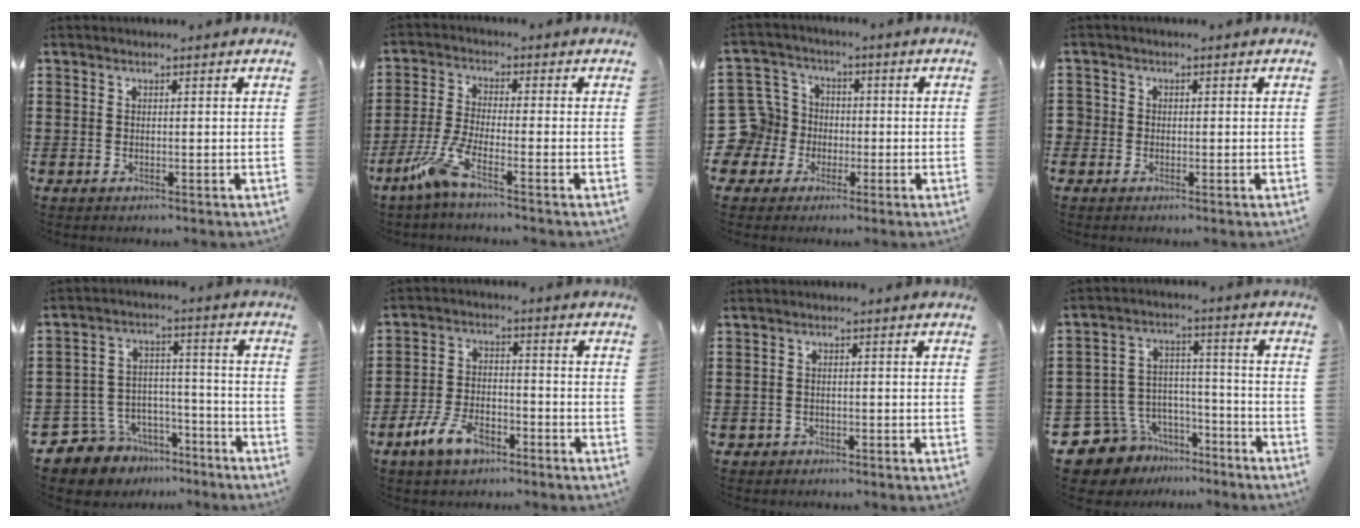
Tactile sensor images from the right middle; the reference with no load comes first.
{"total": 5.9, "force": [-3.8, 0.6, 4.5], "torque": [-0.123, -0.022, -0.079]}
{"total": 10.2, "force": [-1.1, 9.7, 2.6], "torque": [-0.127, 0.008, -0.021]}
{"total": 1.5, "force": [-0.4, 1.5, 0.1], "torque": [-0.007, 0.004, -0.010]}
{"total": 7.0, "force": [-6.2, 3.3, -0.3], "torque": [-0.021, 0.011, -0.125]}
{"total": 7.0, "force": [-4.8, 3.1, 4.0], "torque": [-0.097, 0.005, -0.094]}
{"total": 1.3, "force": [-1.1, 0.7, -0.1], "torque": [-0.003, 0.003, -0.026]}
{"total": 8.7, "force": [-7.4, 4.6, 0.4], "torque": [-0.040, 0.005, -0.144]}